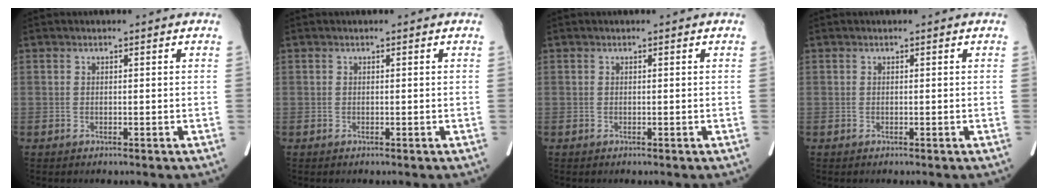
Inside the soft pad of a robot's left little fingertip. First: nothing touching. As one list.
[{"total": 0.0}, {"total": 0.0}, {"total": 0.0}]